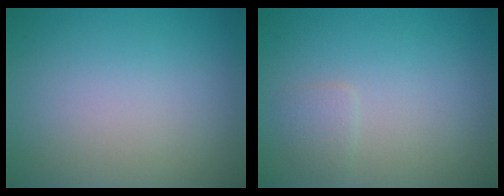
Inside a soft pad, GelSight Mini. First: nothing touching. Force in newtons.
{"total": 1.0, "press": 1.0, "slide": 0.0}